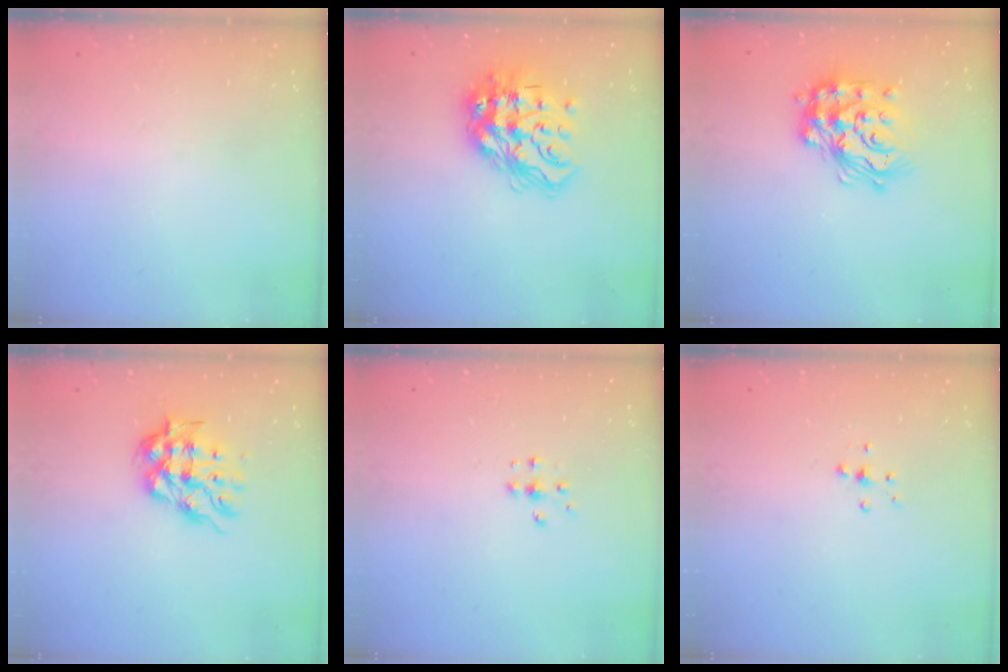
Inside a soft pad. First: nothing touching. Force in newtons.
{"total": 18.0, "press": 18.0, "slide": 1.8}
{"total": 19.2, "press": 19.2, "slide": 1.5}
{"total": 9.3, "press": 9.3, "slide": 1.2}
{"total": 4.1, "press": 4.1, "slide": 0.6}
{"total": 5.0, "press": 5.0, "slide": 0.6}